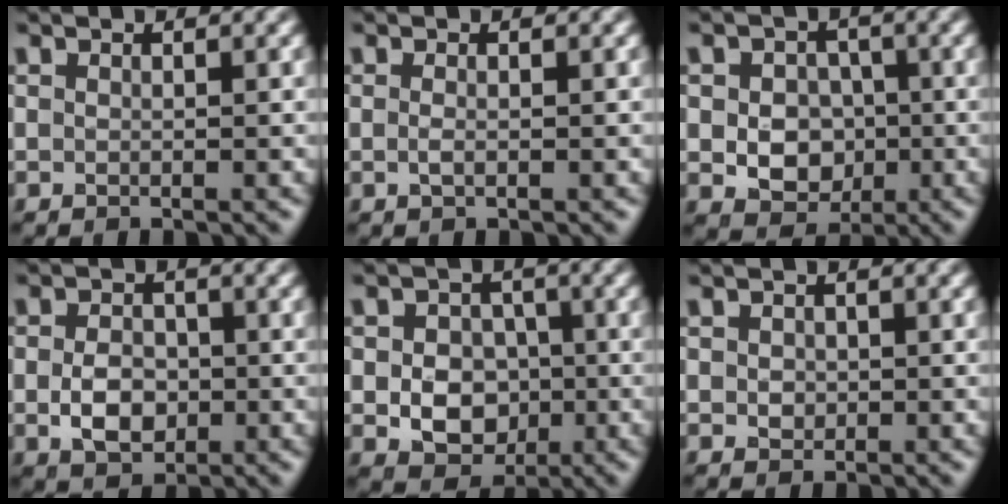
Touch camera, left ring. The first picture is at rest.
{"total": 0.7, "force": [-0.1, 0.2, 0.6], "torque": [-0.015, -0.003, -0.002]}
{"total": 5.2, "force": [-0.5, 4.2, 3.0], "torque": [-0.032, -0.002, -0.018]}
{"total": 3.6, "force": [-0.7, 2.6, 2.4], "torque": [-0.046, -0.002, -0.014]}
{"total": 5.4, "force": [-0.8, 4.4, 3.1], "torque": [-0.040, -0.004, -0.023]}
{"total": 1.1, "force": [0.1, 1.0, 0.5], "torque": [-0.009, -0.002, 0.002]}